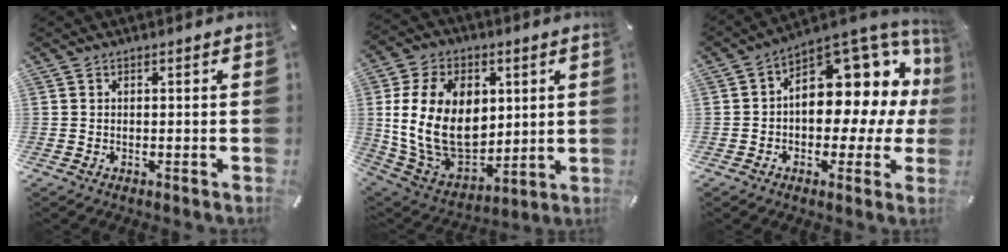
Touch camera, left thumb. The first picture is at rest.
{"total": 21.0, "force": [2.7, 15.0, 14.5], "torque": [-0.293, -0.010, 0.053]}
{"total": 13.2, "force": [4.8, 8.6, 8.8], "torque": [-0.100, -0.069, 0.079]}